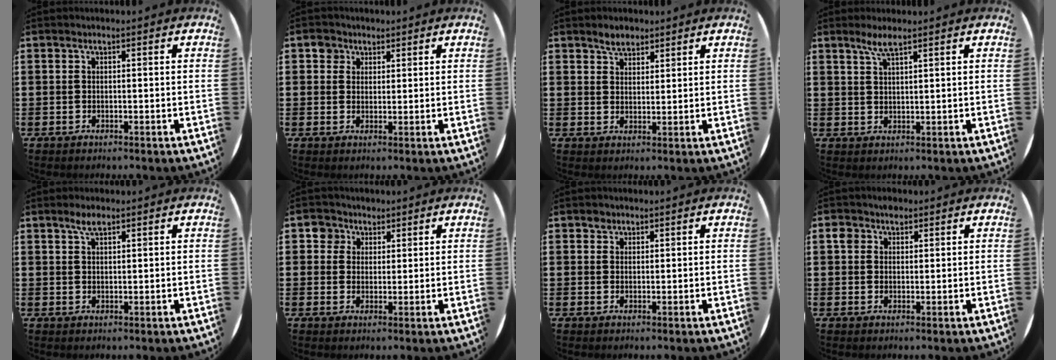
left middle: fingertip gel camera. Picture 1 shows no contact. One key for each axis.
{"total": 2.4, "fx": 1.7, "fy": 1.7, "fz": 0.1, "tx": 0.009, "ty": 0.000, "tz": 0.030}
{"total": 2.8, "fx": 2.4, "fy": 1.3, "fz": 0.6, "tx": -0.007, "ty": 0.002, "tz": 0.045}
{"total": 2.9, "fx": 2.1, "fy": 0.2, "fz": 1.9, "tx": -0.041, "ty": 0.004, "tz": 0.038}
{"total": 2.3, "fx": 1.7, "fy": 0.6, "fz": 1.4, "tx": -0.023, "ty": 0.001, "tz": 0.027}
{"total": 3.3, "fx": 2.2, "fy": 2.5, "fz": 0.2, "tx": -0.006, "ty": 0.007, "tz": 0.040}
{"total": 1.2, "fx": 1.0, "fy": 0.7, "fz": 0.0, "tx": 0.006, "ty": -0.002, "tz": 0.019}
{"total": 2.6, "fx": 1.8, "fy": 1.7, "fz": 0.6, "tx": 0.001, "ty": 0.001, "tz": 0.031}